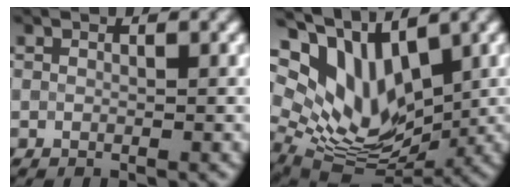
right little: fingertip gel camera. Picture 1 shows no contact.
{"total": 12.4, "force": [4.7, 7.7, 8.5], "torque": [-0.157, 0.002, 0.093]}